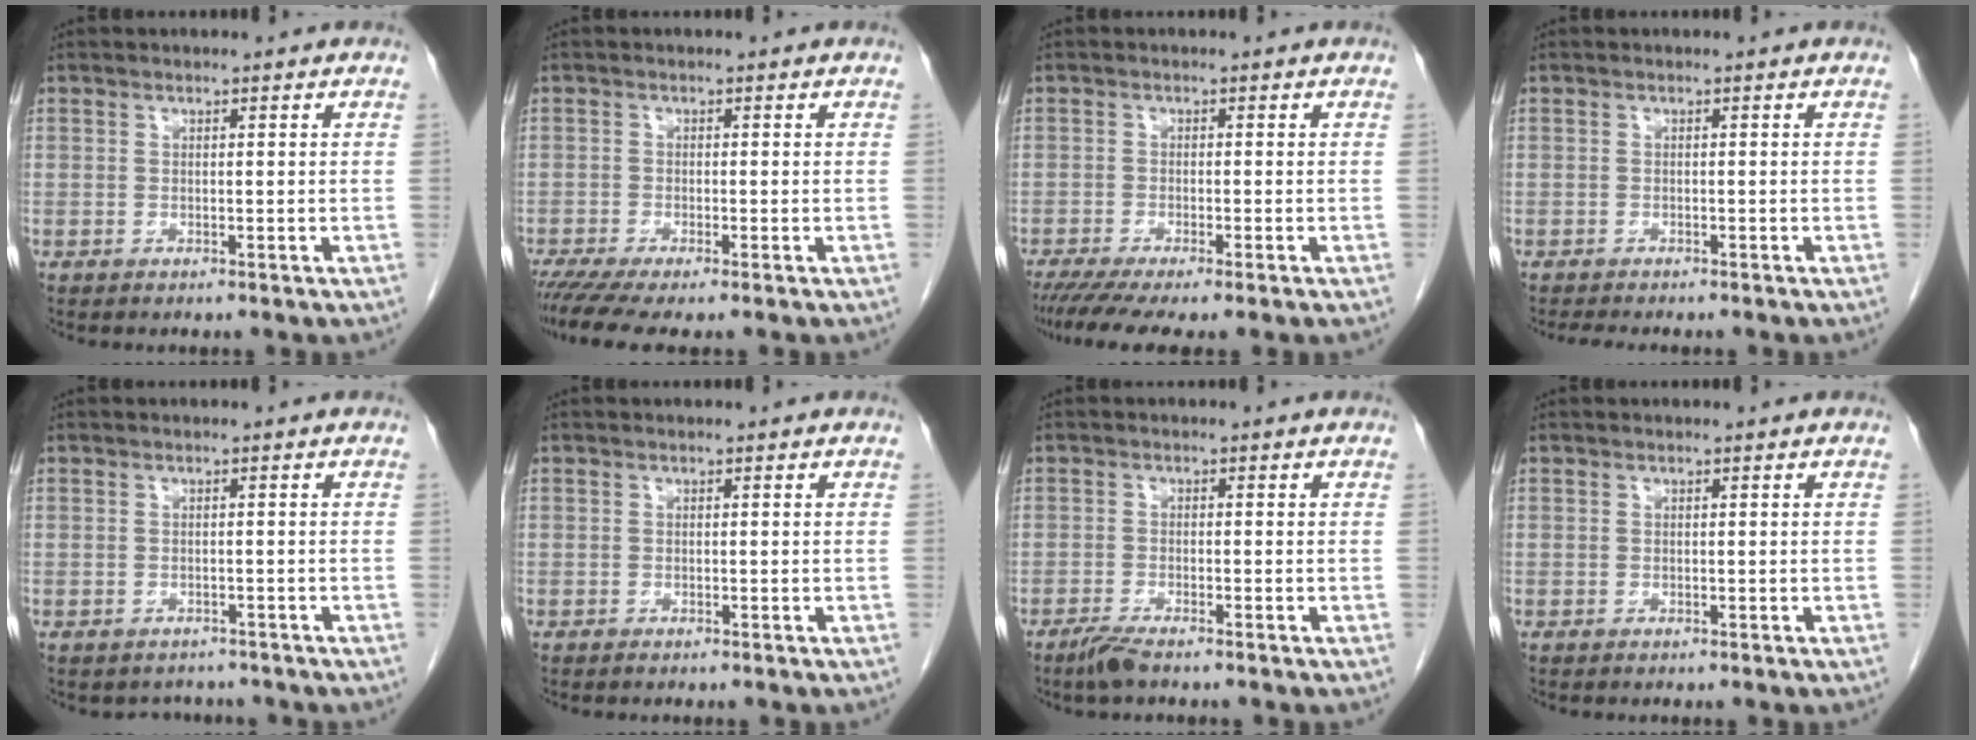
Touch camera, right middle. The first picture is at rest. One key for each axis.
{"total": 5.2, "fx": -3.9, "fy": 0.2, "fz": 3.4, "tx": -0.058, "ty": -0.015, "tz": -0.068}
{"total": 7.3, "fx": -5.6, "fy": 0.2, "fz": 4.6, "tx": -0.068, "ty": -0.020, "tz": -0.090}
{"total": 3.4, "fx": -3.0, "fy": 0.6, "fz": 1.6, "tx": -0.025, "ty": -0.009, "tz": -0.039}
{"total": 2.8, "fx": -2.5, "fy": 1.4, "fz": -0.1, "tx": -0.003, "ty": 0.003, "tz": -0.034}
{"total": 0.0}
{"total": 2.7, "fx": -2.1, "fy": 0.2, "fz": 1.6, "tx": -0.041, "ty": -0.007, "tz": -0.043}
{"total": 0.0}